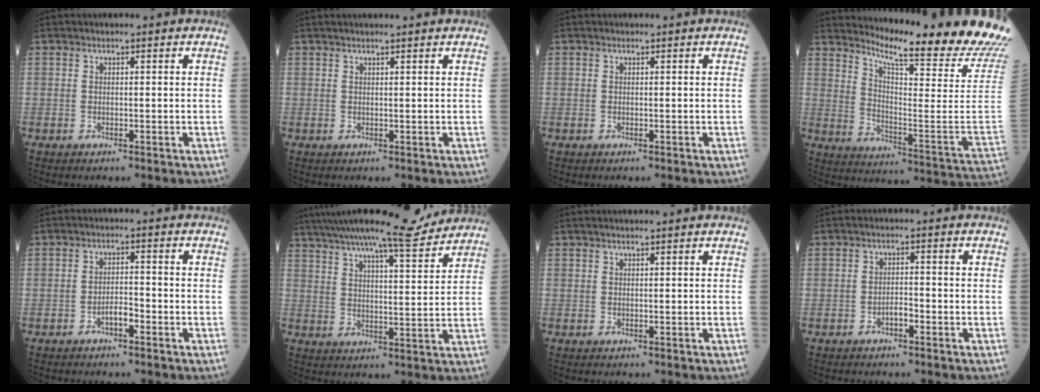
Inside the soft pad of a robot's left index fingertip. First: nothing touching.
{"total": 3.3, "force": [2.8, -0.4, 1.6], "torque": [-0.019, 0.018, 0.035]}
{"total": 0.0}
{"total": 23.9, "force": [21.8, -1.7, 9.8], "torque": [-0.172, -0.145, 0.278]}
{"total": 2.6, "force": [-2.0, 0.5, 1.5], "torque": [-0.025, -0.001, -0.035]}
{"total": 14.6, "force": [13.3, 0.4, 6.1], "torque": [-0.103, -0.004, 0.195]}
{"total": 2.5, "force": [2.1, -0.3, 1.3], "torque": [-0.014, 0.014, 0.027]}
{"total": 1.9, "force": [-1.6, 0.4, 1.1], "torque": [-0.016, -0.002, -0.026]}